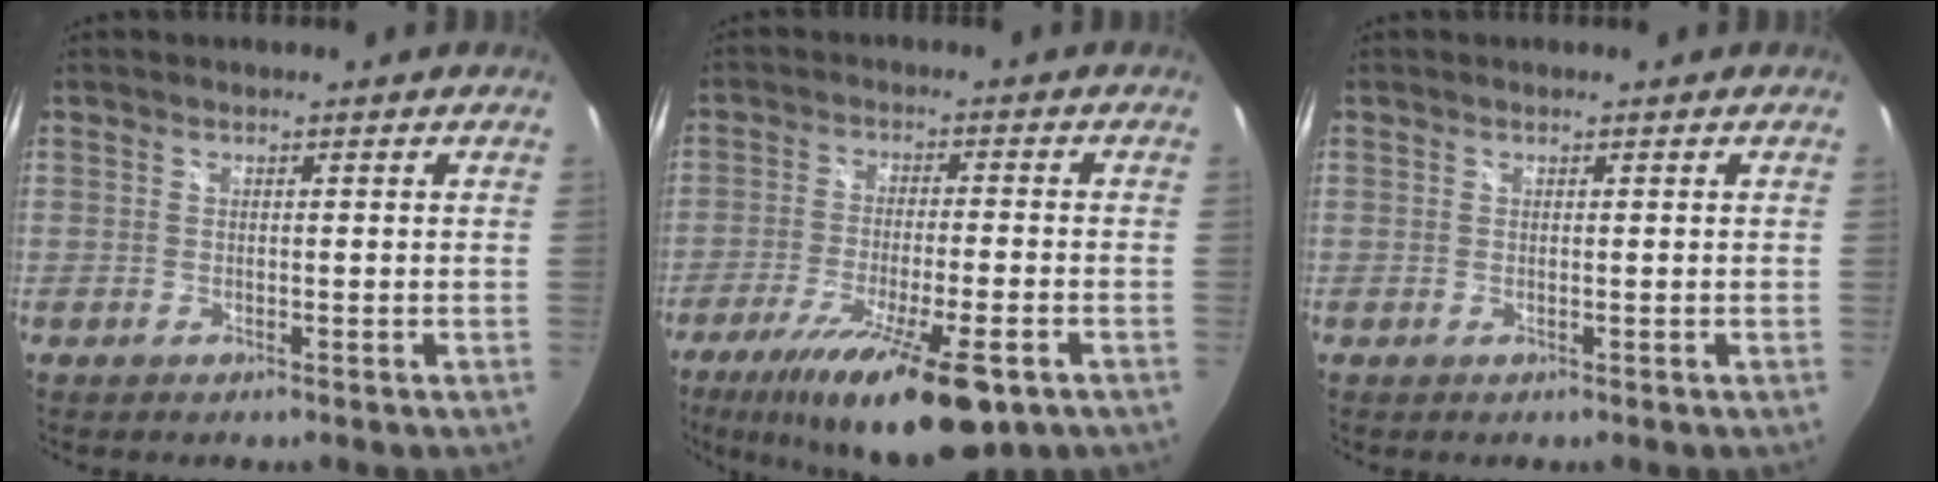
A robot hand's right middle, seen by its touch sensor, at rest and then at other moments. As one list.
[{"total": 17.6, "force": [-10.9, 4.0, 13.3], "torque": [-0.244, -0.050, -0.174]}, {"total": 0.0}]